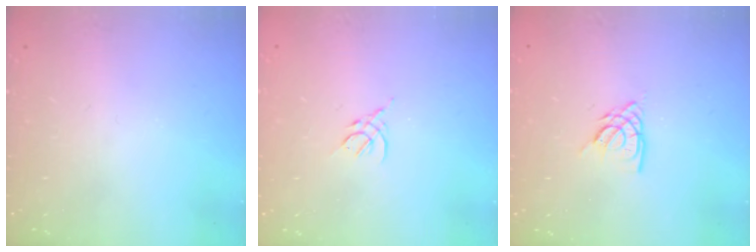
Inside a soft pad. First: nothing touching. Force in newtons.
{"total": 3.1, "press": 3.0, "slide": 0.8}
{"total": 4.7, "press": 4.7, "slide": 0.4}